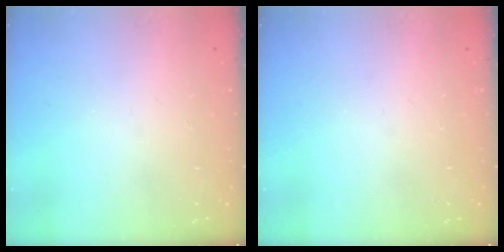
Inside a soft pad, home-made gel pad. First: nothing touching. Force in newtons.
{"total": 0.0}